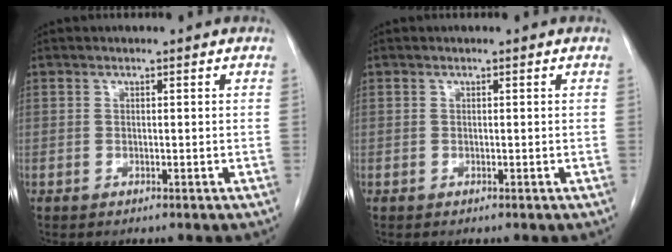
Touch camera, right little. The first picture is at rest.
{"total": 0.0}